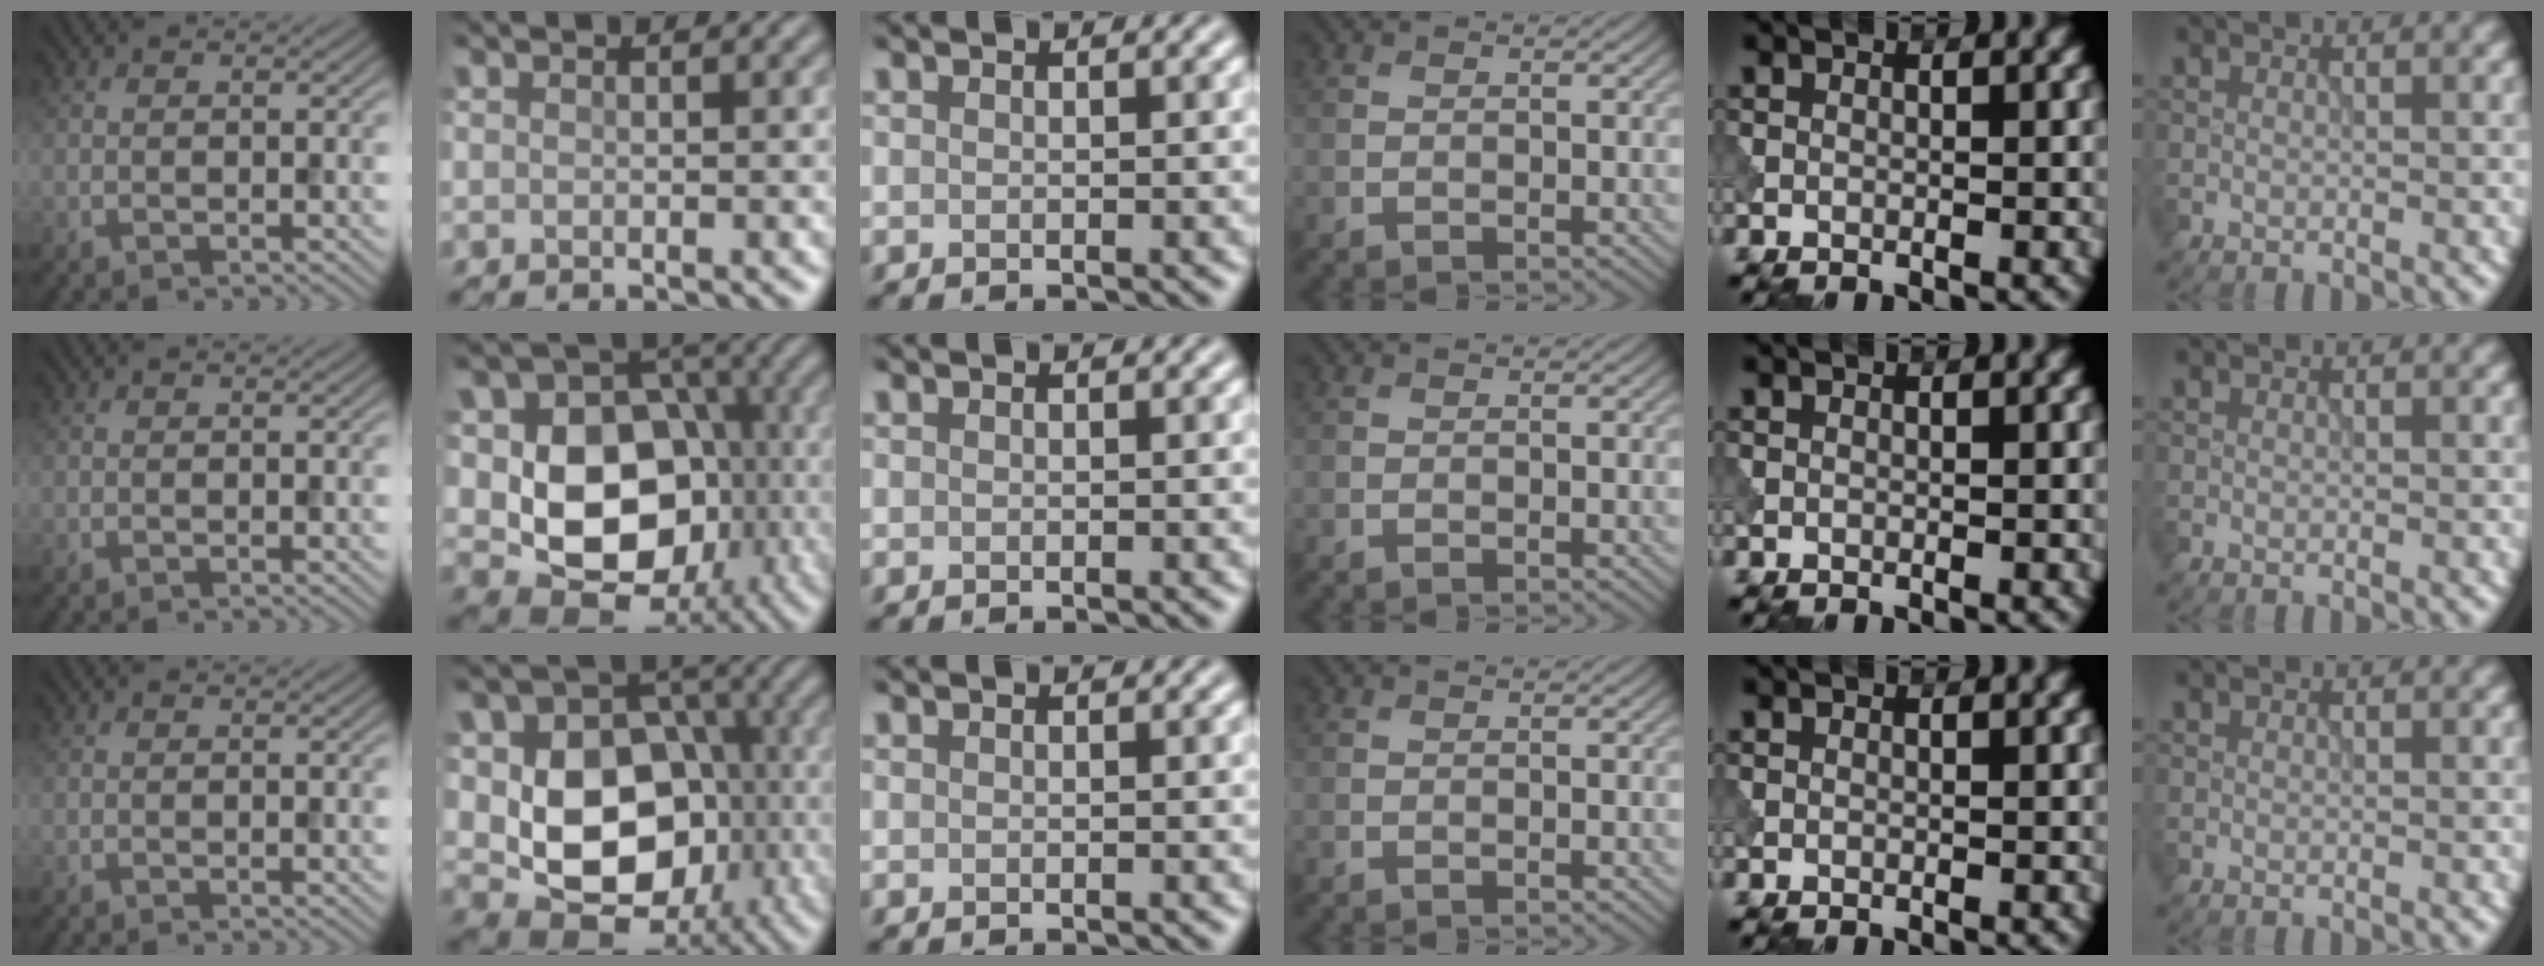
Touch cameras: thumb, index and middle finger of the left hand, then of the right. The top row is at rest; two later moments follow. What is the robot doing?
{"motion": "press", "object": "tv remote"}